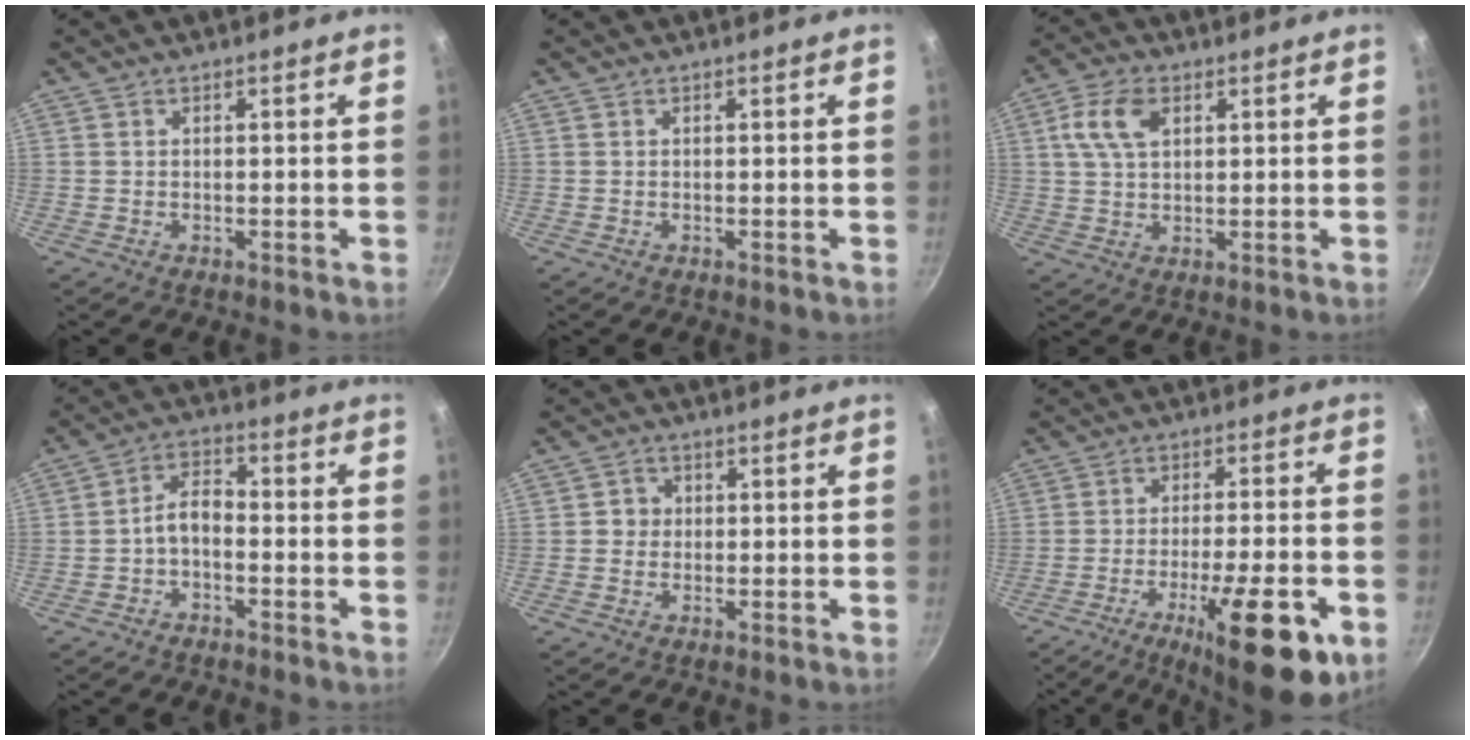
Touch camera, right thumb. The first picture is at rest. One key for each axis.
{"total": 0.0}
{"total": 7.6, "fx": 2.6, "fy": 4.7, "fz": 5.4, "tx": -0.096, "ty": 0.006, "tz": 0.044}
{"total": 4.8, "fx": -2.0, "fy": 2.6, "fz": 3.6, "tx": -0.060, "ty": 0.036, "tz": -0.040}
{"total": 2.7, "fx": 0.0, "fy": 2.6, "fz": 0.7, "tx": 0.008, "ty": 0.006, "tz": -0.006}
{"total": 18.2, "fx": -7.5, "fy": 4.8, "fz": 15.9, "tx": -0.216, "ty": 0.021, "tz": -0.107}